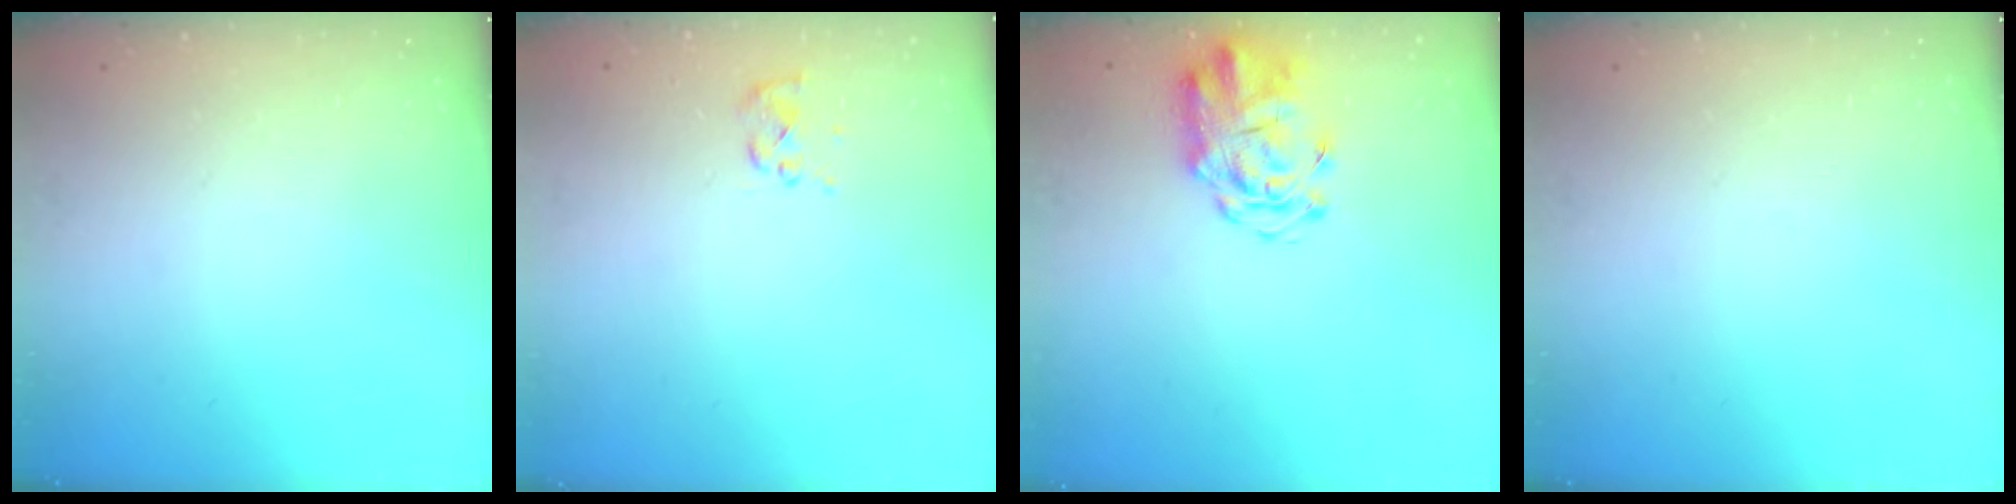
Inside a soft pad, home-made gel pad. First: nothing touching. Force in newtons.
{"total": 4.0, "press": 3.8, "slide": 1.1}
{"total": 3.9, "press": 3.7, "slide": 1.5}
{"total": 0.0}